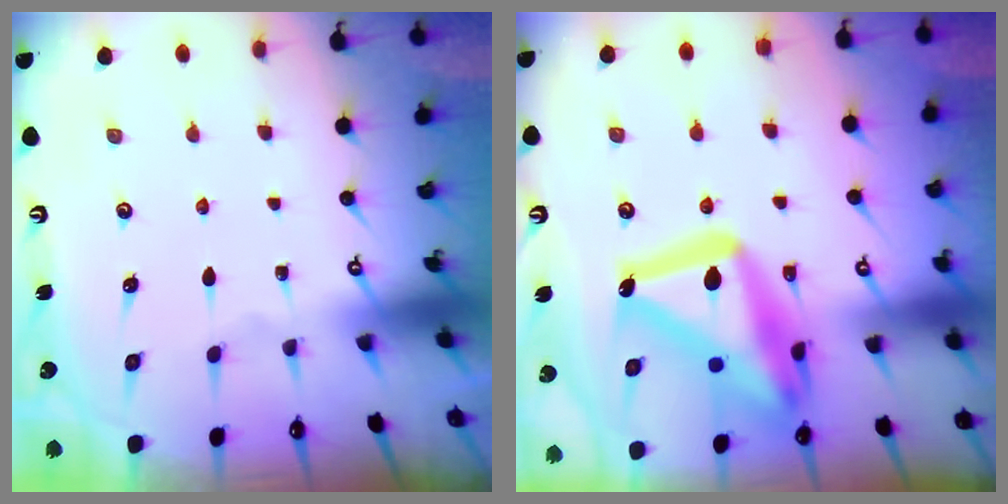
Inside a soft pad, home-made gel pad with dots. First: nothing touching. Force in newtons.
{"total": 23.4, "press": 23.3, "slide": 2.2}